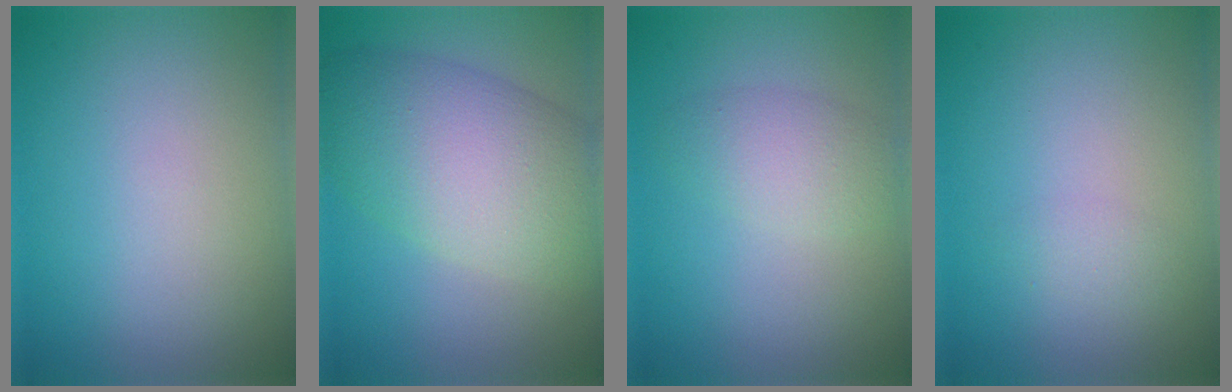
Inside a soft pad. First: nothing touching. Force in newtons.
{"total": 9.5, "press": 9.4, "slide": 0.6}
{"total": 2.7, "press": 2.7, "slide": 0.1}
{"total": 0.9, "press": 0.9, "slide": 0.1}